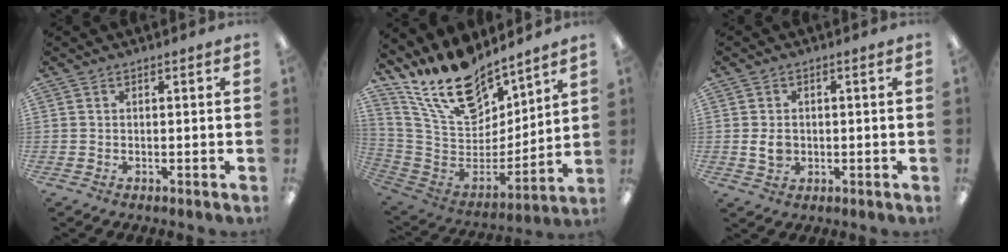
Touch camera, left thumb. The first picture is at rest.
{"total": 19.8, "force": [15.6, 8.6, 8.6], "torque": [-0.179, -0.100, 0.283]}
{"total": 3.5, "force": [-0.2, 2.6, 2.3], "torque": [-0.033, 0.003, -0.005]}